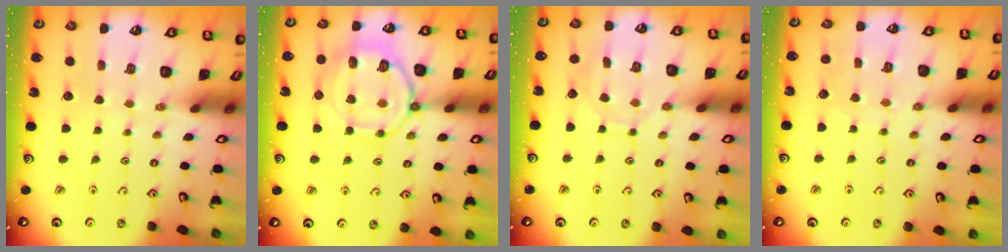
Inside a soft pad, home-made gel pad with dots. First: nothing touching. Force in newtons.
{"total": 13.5, "press": 13.4, "slide": 1.3}
{"total": 8.0, "press": 8.0, "slide": 0.6}
{"total": 4.2, "press": 4.1, "slide": 0.6}